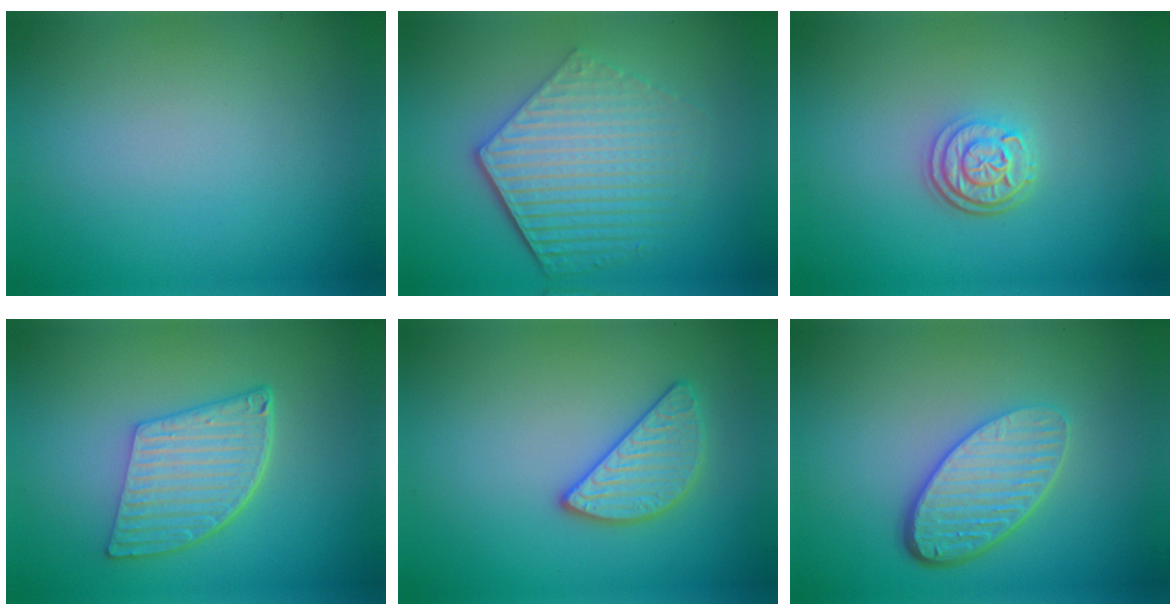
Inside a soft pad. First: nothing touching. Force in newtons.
{"total": 6.2, "press": 4.5, "slide": 4.3}
{"total": 3.1, "press": 2.5, "slide": 1.8}
{"total": 5.7, "press": 4.2, "slide": 3.8}
{"total": 2.7, "press": 2.7, "slide": 0.1}
{"total": 5.3, "press": 3.8, "slide": 3.7}